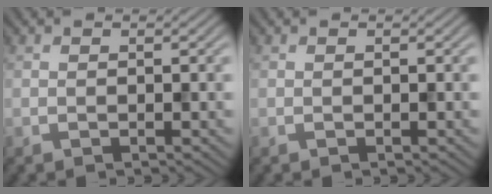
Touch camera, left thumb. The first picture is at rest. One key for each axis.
{"total": 0.0}